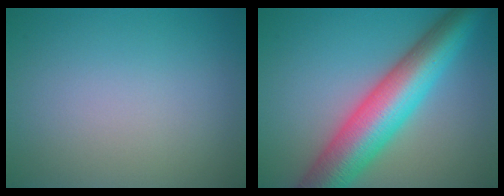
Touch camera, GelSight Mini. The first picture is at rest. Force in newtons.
{"total": 10.1, "press": 10.1, "slide": 0.2}